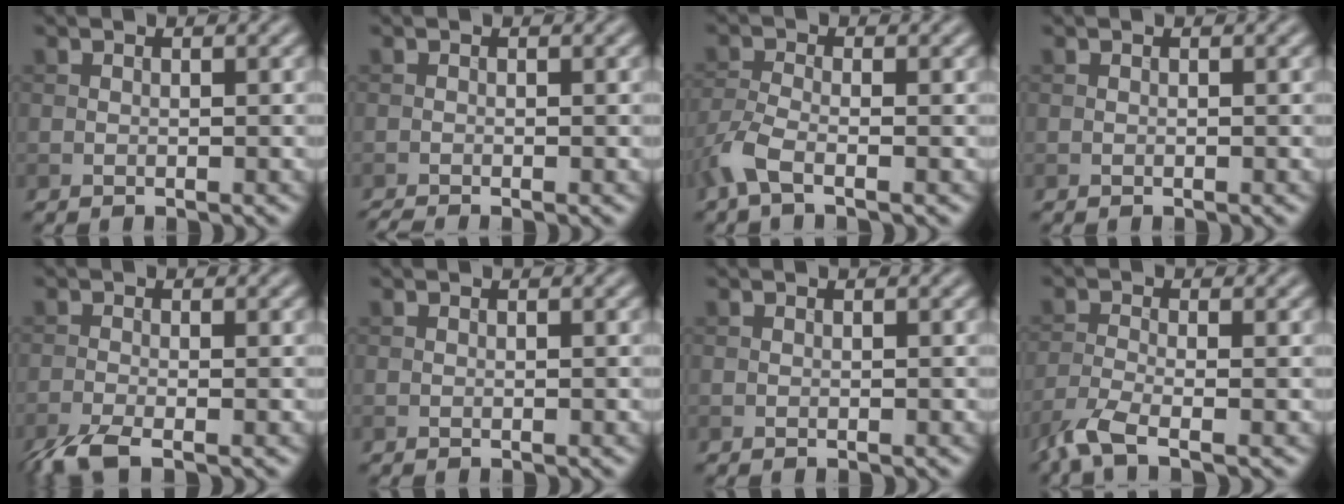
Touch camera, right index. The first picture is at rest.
{"total": 1.0, "force": [-0.9, 0.0, 0.4], "torque": [-0.004, -0.006, -0.021]}
{"total": 3.4, "force": [-2.0, 1.0, 2.5], "torque": [-0.067, -0.006, -0.056]}
{"total": 0.0}
{"total": 3.4, "force": [-2.4, 0.8, 2.3], "torque": [-0.052, -0.010, -0.058]}
{"total": 0.0}
{"total": 0.0}
{"total": 4.1, "force": [-2.9, 1.0, 2.8], "torque": [-0.070, -0.014, -0.071]}